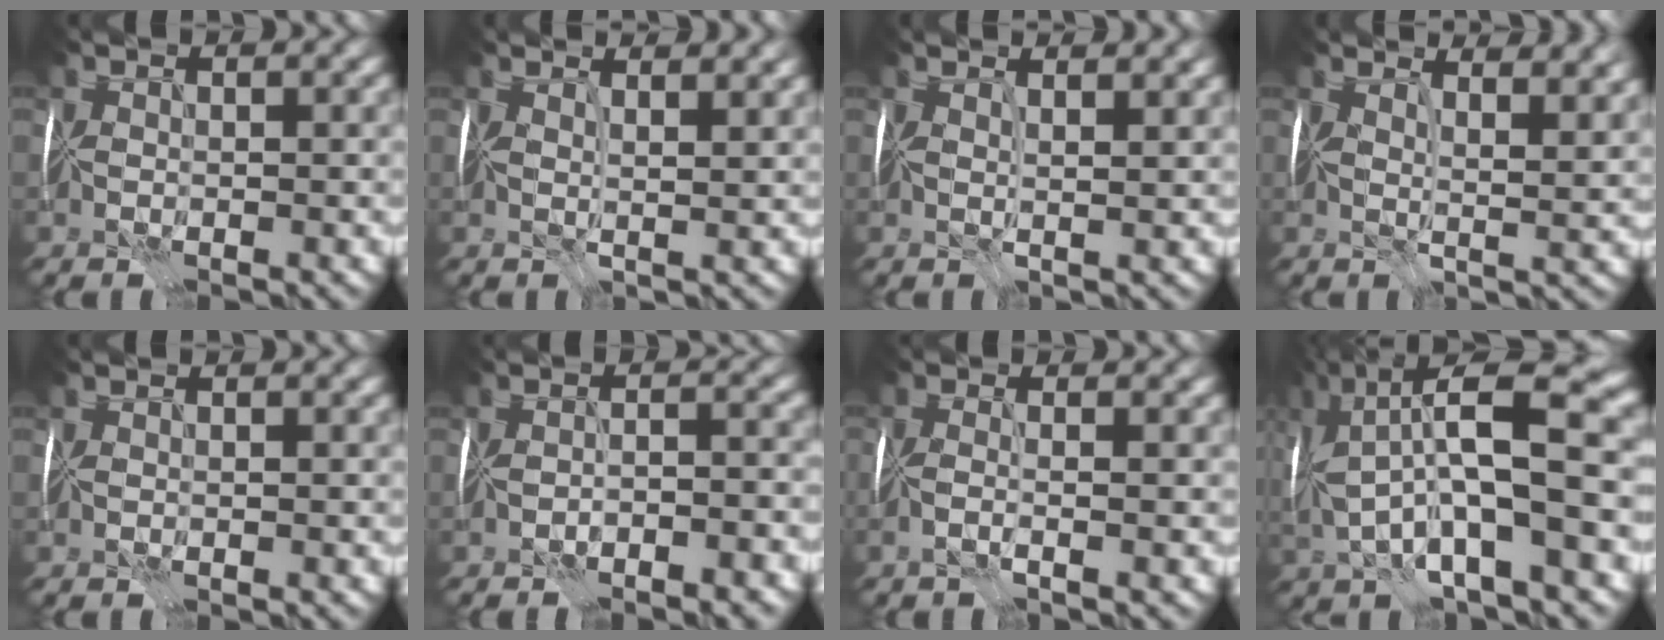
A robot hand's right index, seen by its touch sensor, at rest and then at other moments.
{"total": 4.0, "force": [3.0, 0.7, 2.6], "torque": [-0.022, 0.017, 0.021]}
{"total": 3.3, "force": [2.5, 0.4, 2.2], "torque": [-0.018, 0.012, 0.014]}
{"total": 7.8, "force": [5.8, 1.8, 5.0], "torque": [-0.049, 0.023, 0.056]}
{"total": 0.0}
{"total": 3.6, "force": [-2.9, -0.1, 2.1], "torque": [-0.028, 0.007, -0.038]}
{"total": 1.7, "force": [-1.2, -0.7, 1.0], "torque": [-0.021, -0.008, -0.028]}
{"total": 11.2, "force": [1.4, 2.8, 10.7], "torque": [-0.203, 0.012, 0.031]}